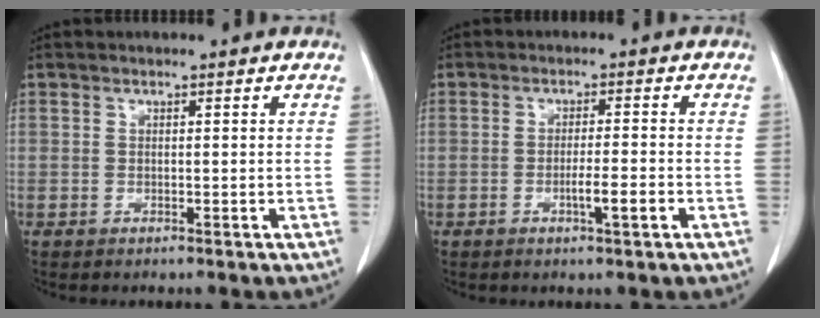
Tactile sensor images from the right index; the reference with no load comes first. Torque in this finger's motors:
{"motor_torque": [0.83, -0.62, 0.43, 0.12]}